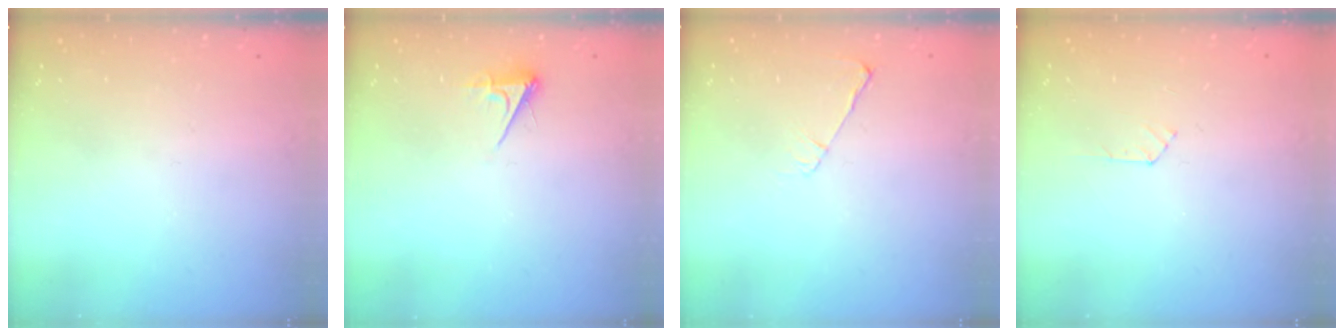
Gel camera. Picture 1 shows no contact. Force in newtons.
{"total": 3.4, "press": 3.4, "slide": 0.6}
{"total": 3.9, "press": 3.9, "slide": 0.6}
{"total": 2.8, "press": 2.7, "slide": 0.5}